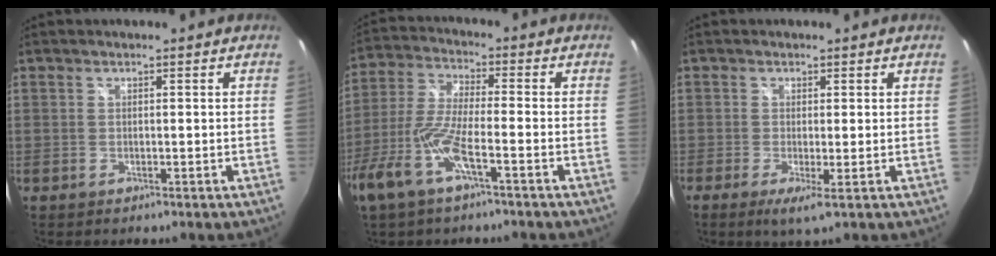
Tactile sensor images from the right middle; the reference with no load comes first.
{"total": 12.2, "force": [-6.5, 2.6, 10.0], "torque": [-0.227, -0.014, -0.126]}
{"total": 3.0, "force": [-0.8, -0.1, 2.9], "torque": [-0.059, -0.010, -0.015]}